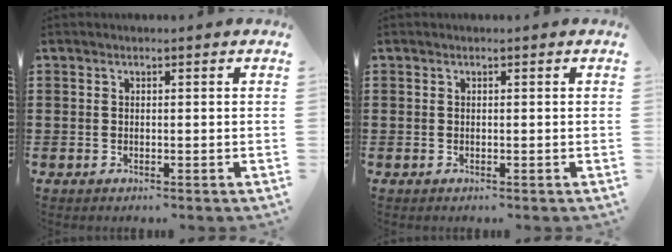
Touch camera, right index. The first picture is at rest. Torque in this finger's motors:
{"motor_torque": [0.01, 0.02, 0.00, 0.00]}